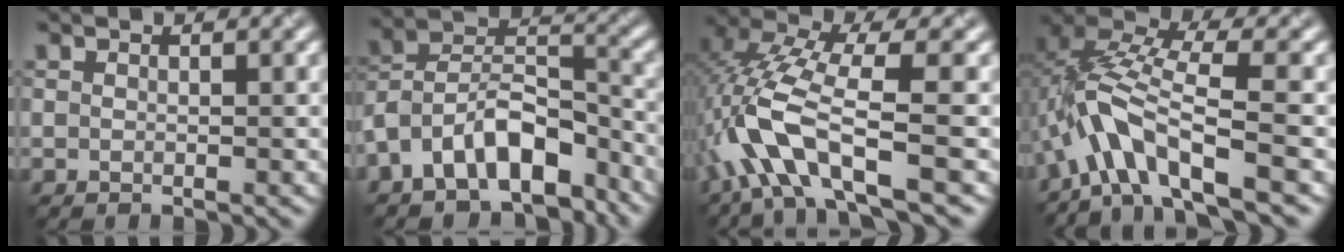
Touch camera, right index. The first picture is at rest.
{"total": 9.4, "force": [-6.7, 4.4, 5.1], "torque": [-0.084, 0.023, -0.121]}
{"total": 8.4, "force": [-3.5, 2.2, 7.3], "torque": [-0.171, 0.015, -0.062]}
{"total": 6.8, "force": [-3.7, 1.7, 5.4], "torque": [-0.120, 0.019, -0.068]}